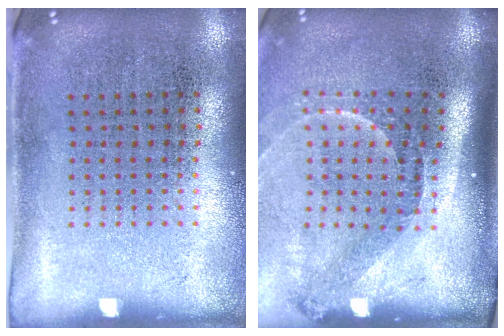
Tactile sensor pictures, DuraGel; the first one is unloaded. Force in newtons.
{"total": 2.2, "press": 1.5, "slide": 1.5}